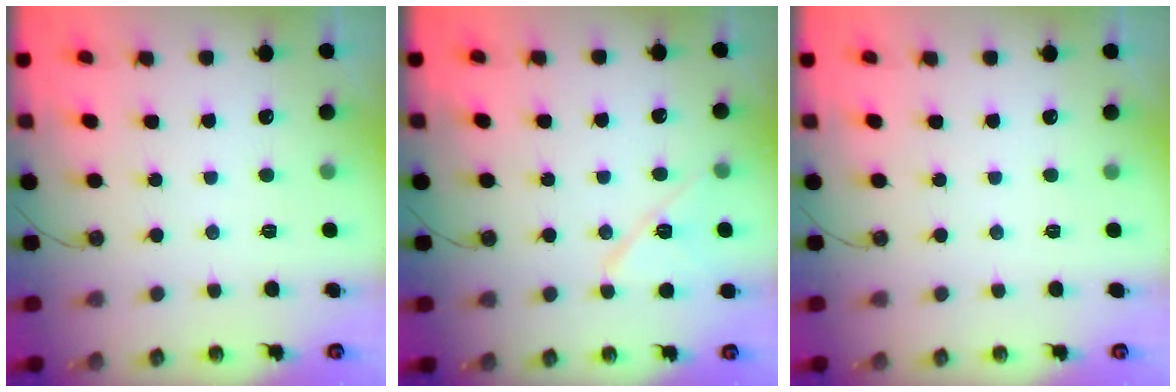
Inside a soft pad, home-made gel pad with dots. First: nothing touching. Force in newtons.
{"total": 10.6, "press": 10.5, "slide": 1.7}
{"total": 0.0}